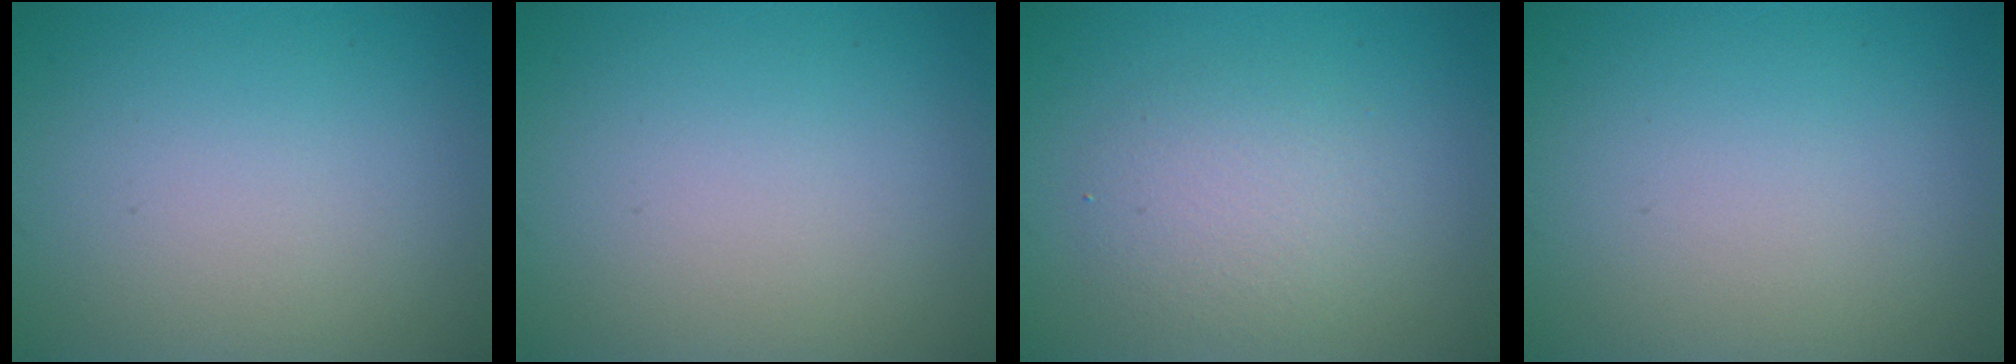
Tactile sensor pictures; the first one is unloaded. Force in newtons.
{"total": 0.0}
{"total": 2.9, "press": 2.9, "slide": 0.4}
{"total": 0.0}